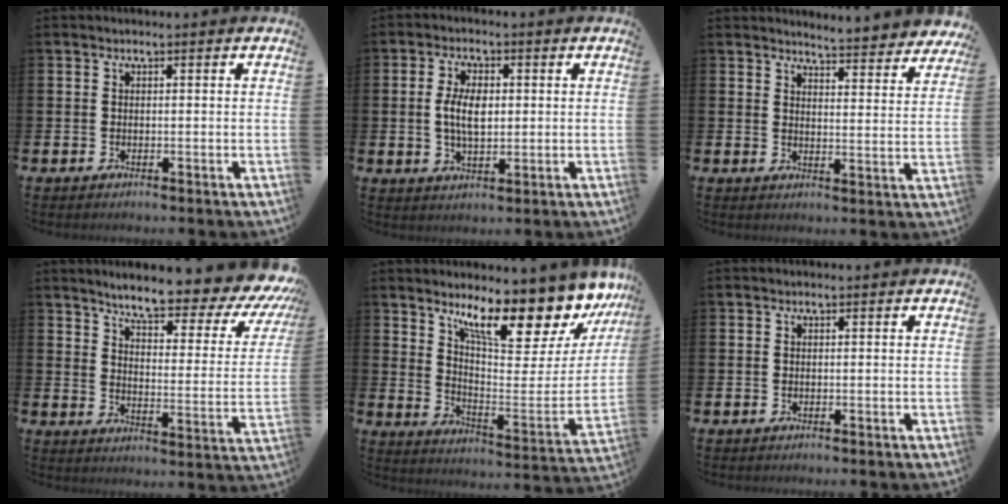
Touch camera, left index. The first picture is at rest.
{"total": 5.1, "force": [0.7, 2.6, 4.3], "torque": [-0.065, 0.000, 0.007]}
{"total": 4.7, "force": [4.7, 0.0, 0.4], "torque": [-0.010, -0.041, 0.078]}
{"total": 7.4, "force": [6.4, 1.2, 3.4], "torque": [-0.078, -0.052, 0.100]}
{"total": 13.9, "force": [11.1, 3.8, 7.5], "torque": [-0.135, -0.082, 0.186]}
{"total": 0.0}